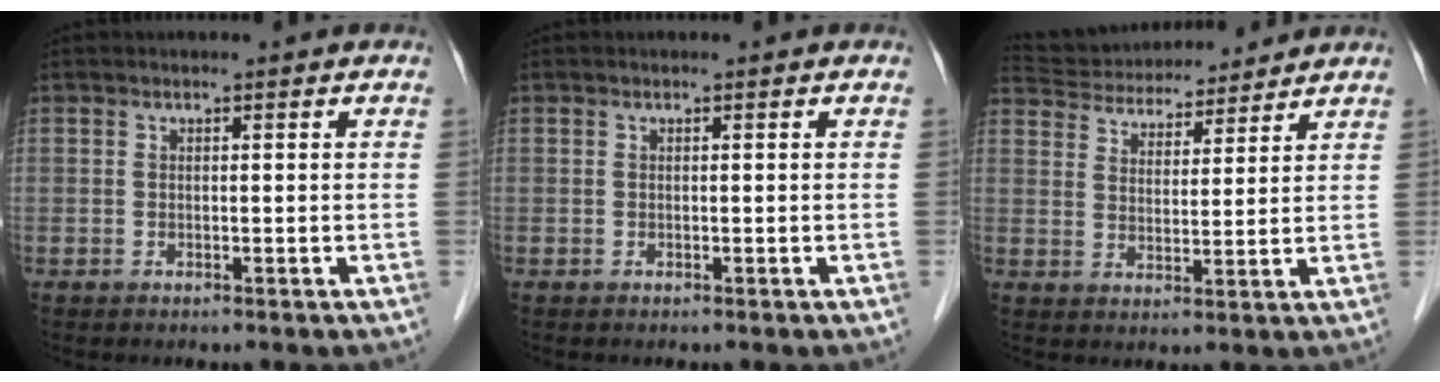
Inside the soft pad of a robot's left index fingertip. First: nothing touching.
{"total": 0.0}
{"total": 14.2, "force": [13.2, 3.3, 3.9], "torque": [-0.070, 0.035, 0.212]}